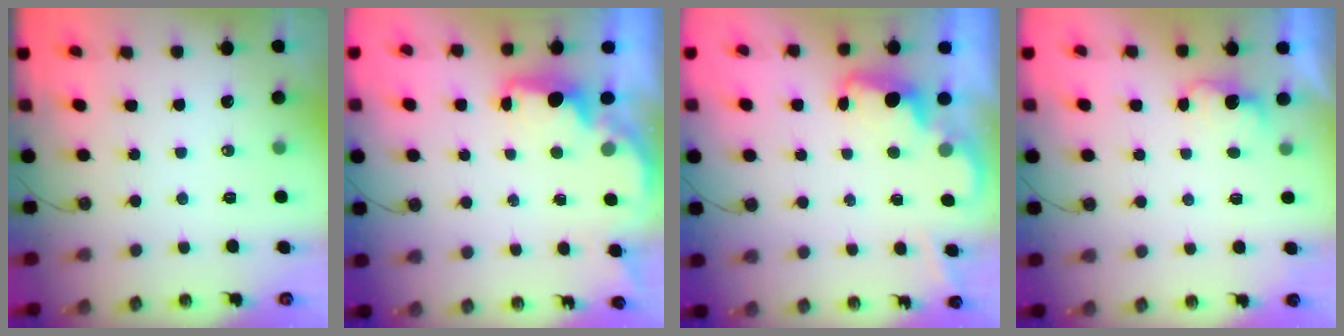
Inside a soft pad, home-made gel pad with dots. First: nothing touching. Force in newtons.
{"total": 2.3, "press": 2.1, "slide": 0.8}
{"total": 1.9, "press": 1.9, "slide": 0.6}
{"total": 1.6, "press": 1.4, "slide": 0.8}